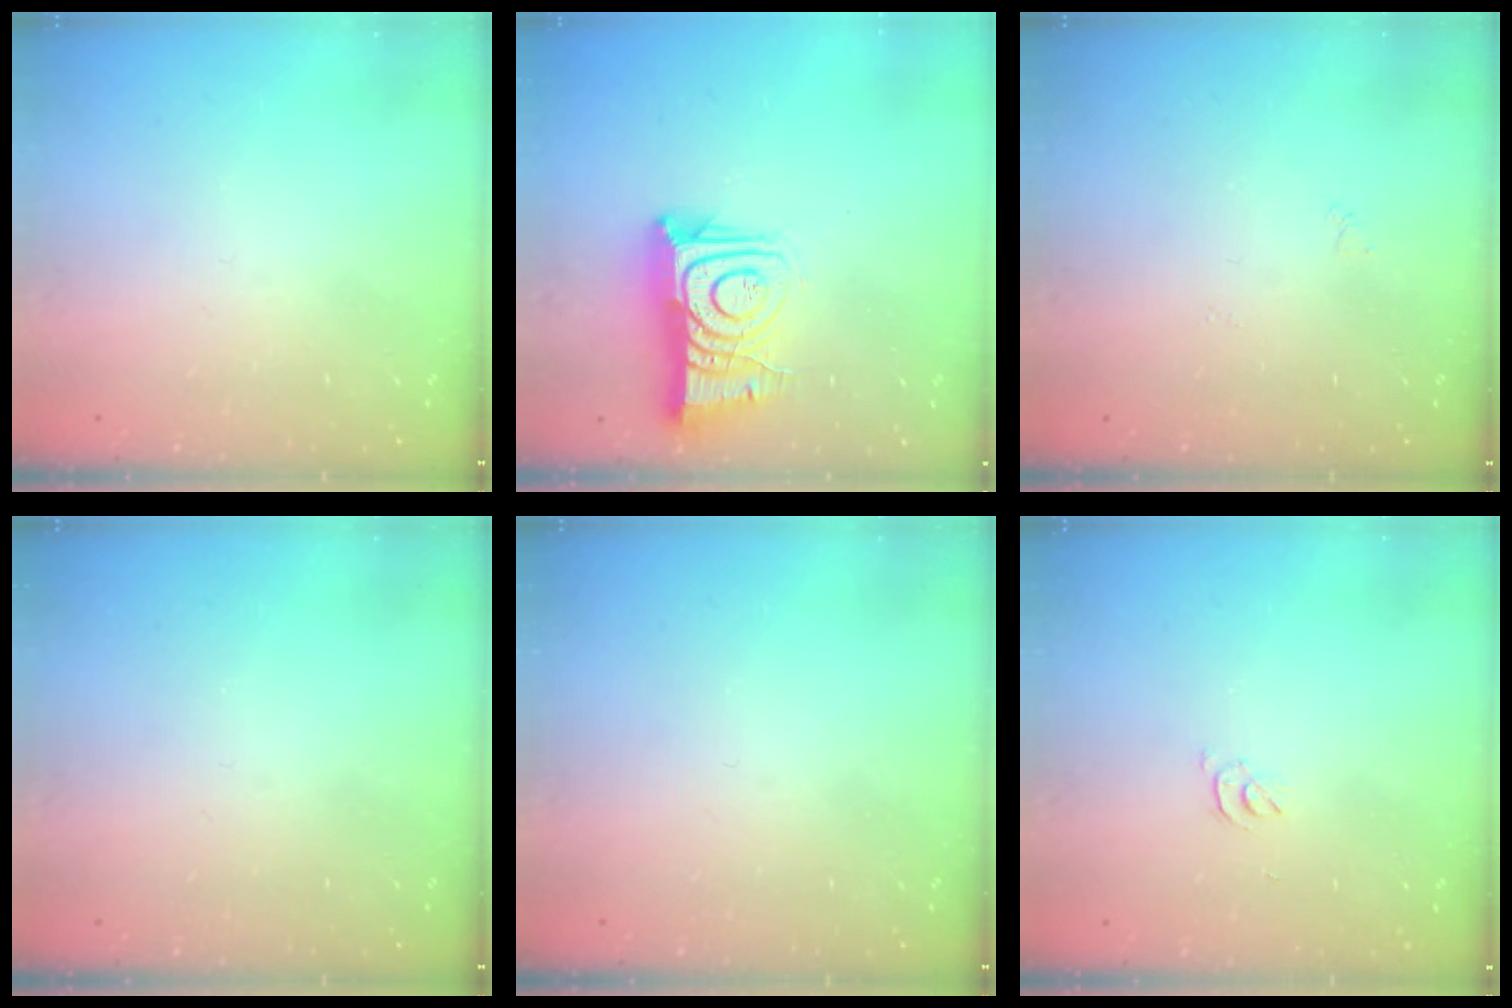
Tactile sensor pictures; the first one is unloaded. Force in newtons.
{"total": 14.8, "press": 14.7, "slide": 1.6}
{"total": 3.3, "press": 3.3, "slide": 0.5}
{"total": 0.0}
{"total": 0.0}
{"total": 2.9, "press": 2.9, "slide": 0.5}